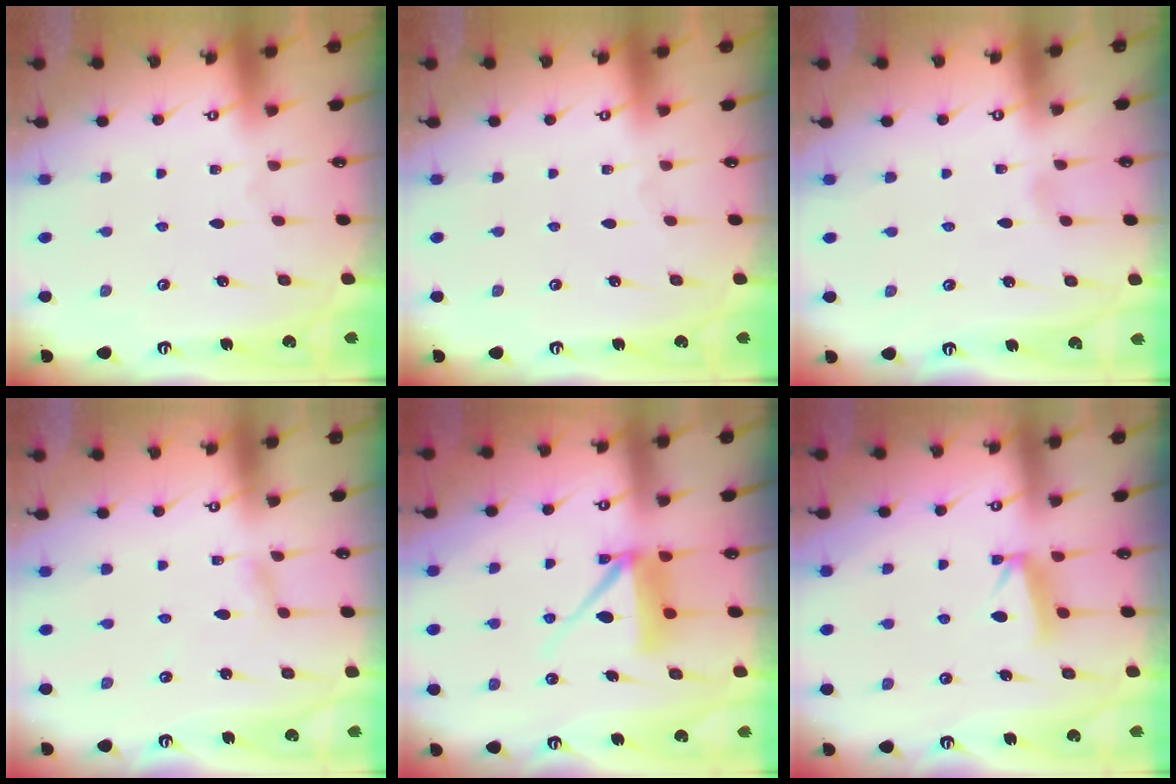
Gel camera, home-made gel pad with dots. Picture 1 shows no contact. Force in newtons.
{"total": 0.0}
{"total": 1.9, "press": 1.9, "slide": 0.2}
{"total": 2.4, "press": 2.4, "slide": 0.2}
{"total": 9.0, "press": 8.9, "slide": 0.9}
{"total": 8.0, "press": 8.0, "slide": 0.7}